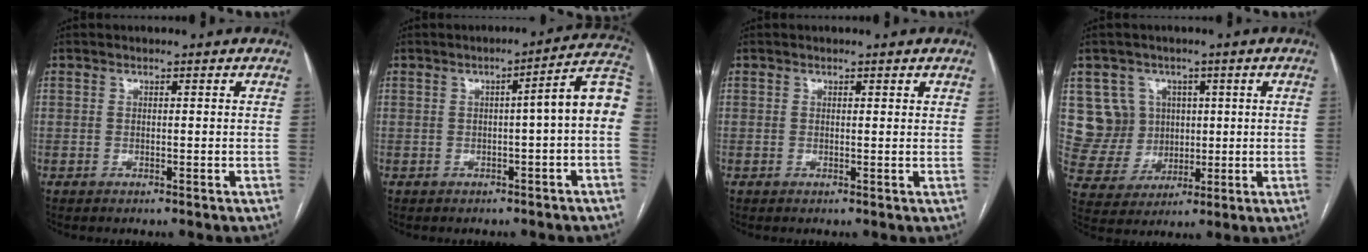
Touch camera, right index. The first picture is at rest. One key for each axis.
{"total": 7.7, "fx": -0.4, "fy": 0.1, "fz": 7.7, "tx": -0.090, "ty": 0.026, "tz": -0.012}
{"total": 0.8, "fx": 0.7, "fy": 0.2, "fz": 0.4, "tx": -0.005, "ty": 0.002, "tz": 0.006}
{"total": 8.4, "fx": 2.5, "fy": 7.9, "fz": 1.1, "tx": -0.032, "ty": 0.028, "tz": 0.060}